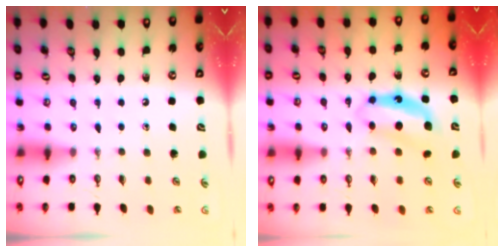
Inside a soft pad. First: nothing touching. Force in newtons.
{"total": 7.7, "press": 7.7, "slide": 0.3}